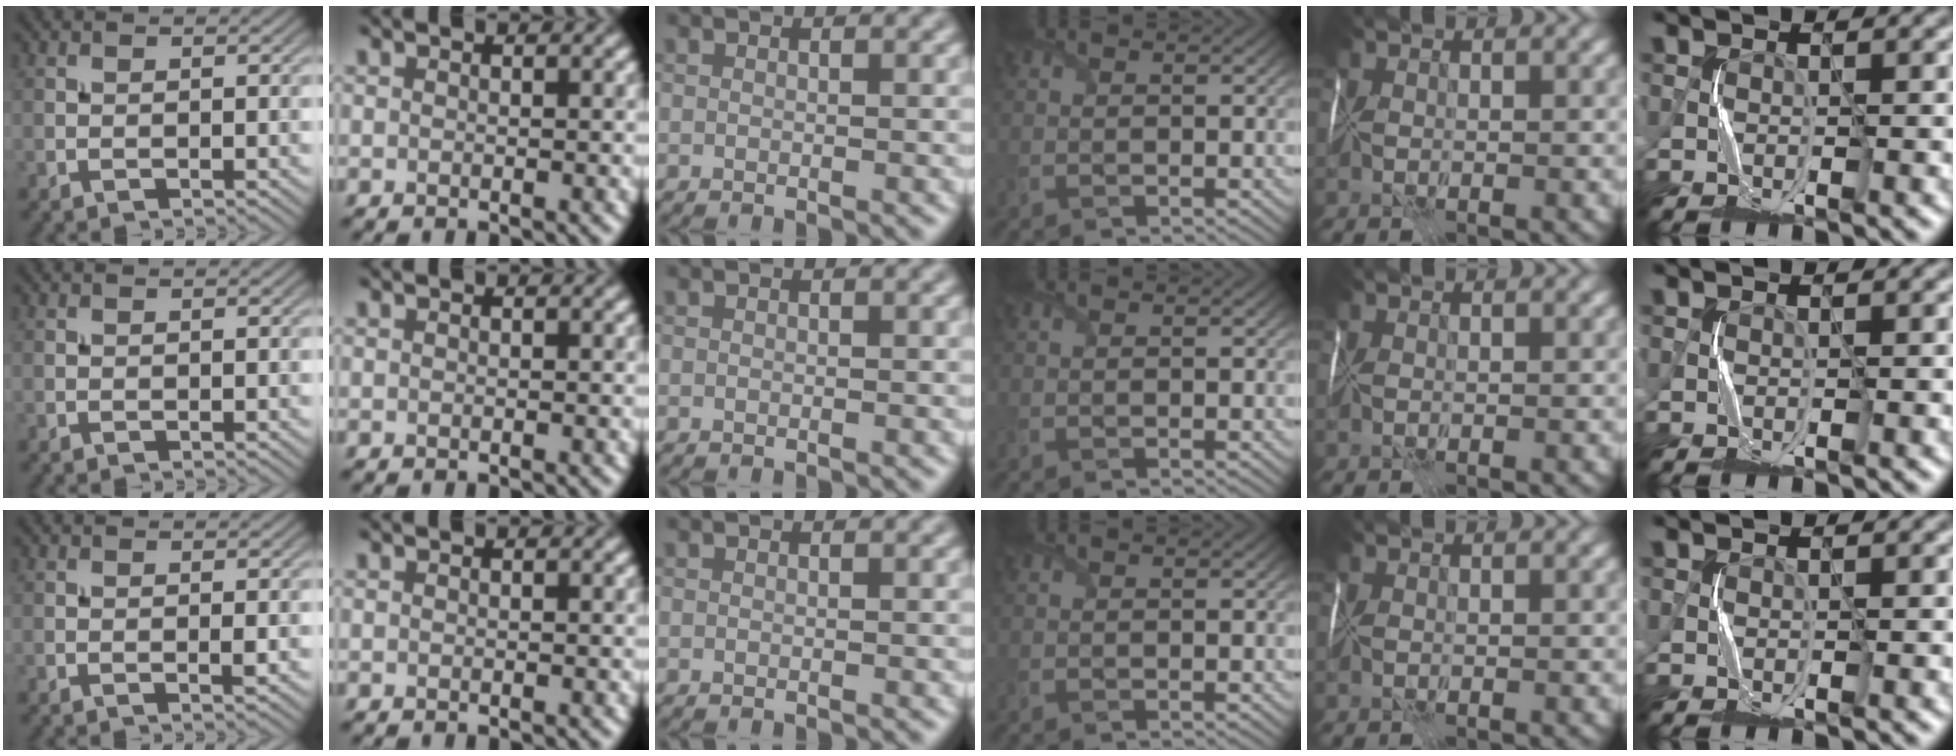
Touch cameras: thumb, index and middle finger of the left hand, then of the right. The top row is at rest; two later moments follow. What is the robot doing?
{"motion": "fold", "object": "shipping label"}